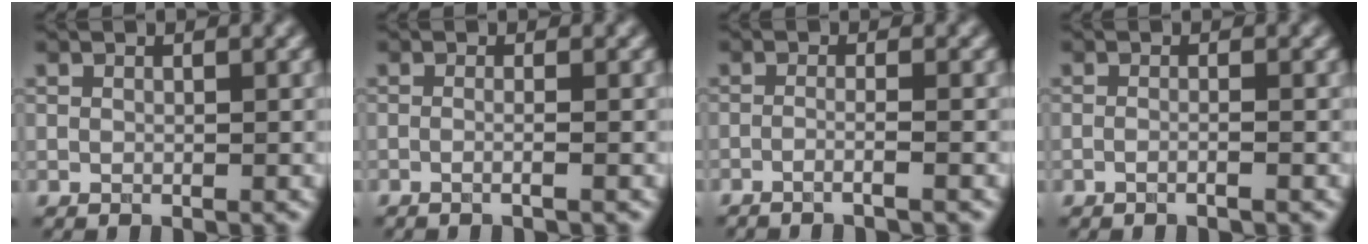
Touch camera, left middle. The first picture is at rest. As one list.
[{"total": 2.1, "force": [-0.1, 1.0, 1.9], "torque": [-0.001, -0.008, -0.030]}, {"total": 2.1, "force": [-1.0, 0.5, 1.8], "torque": [-0.018, -0.004, -0.031]}, {"total": 1.3, "force": [-0.4, 0.4, 1.1], "torque": [-0.004, -0.008, -0.021]}]